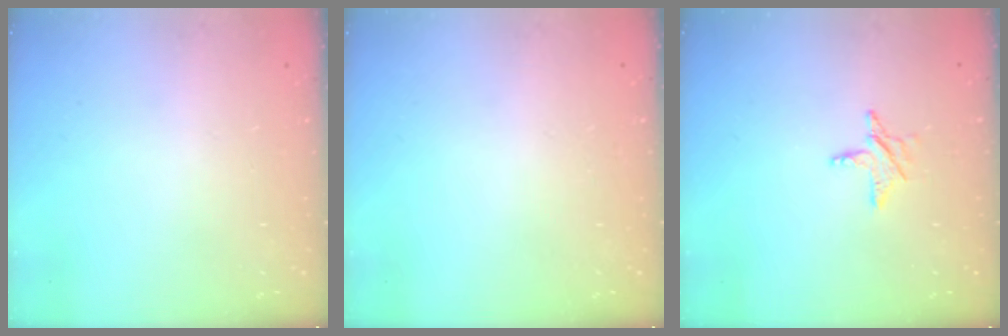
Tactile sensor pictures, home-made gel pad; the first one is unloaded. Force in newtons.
{"total": 0.0}
{"total": 4.9, "press": 4.8, "slide": 0.4}